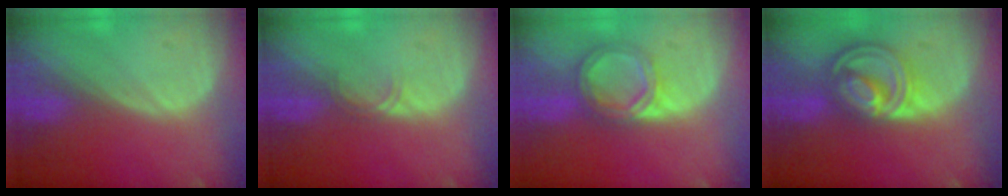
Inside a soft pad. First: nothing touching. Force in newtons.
{"total": 1.4, "press": 1.4, "slide": 0.2}
{"total": 5.9, "press": 5.2, "slide": 2.7}
{"total": 8.7, "press": 7.4, "slide": 4.6}